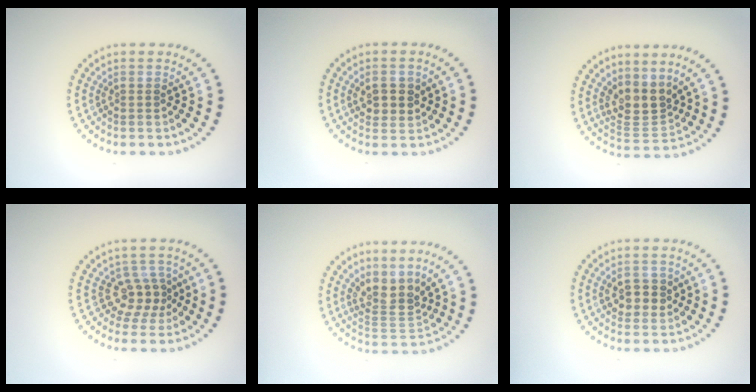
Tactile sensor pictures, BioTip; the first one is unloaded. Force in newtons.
{"total": 2.6, "press": 2.5, "slide": 0.7}
{"total": 3.4, "press": 2.6, "slide": 2.1}
{"total": 2.7, "press": 2.2, "slide": 1.6}
{"total": 3.3, "press": 2.5, "slide": 2.1}
{"total": 2.7, "press": 2.6, "slide": 0.6}